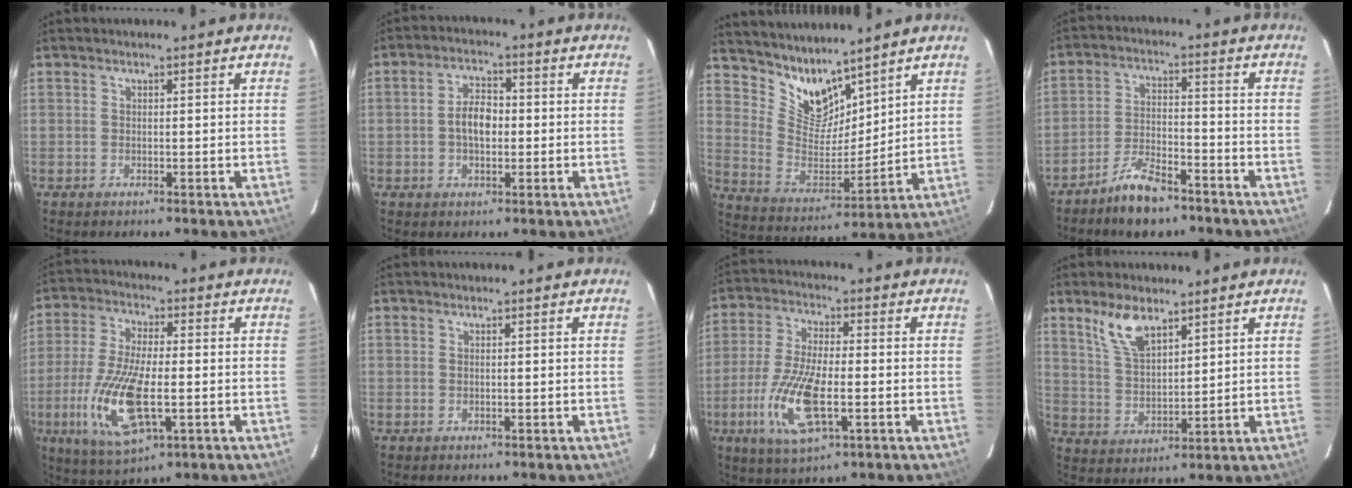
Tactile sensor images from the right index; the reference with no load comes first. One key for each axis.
{"total": 5.4, "fx": -0.5, "fy": 3.2, "fz": 4.4, "tx": -0.082, "ty": 0.013, "tz": -0.008}
{"total": 10.4, "fx": 8.9, "fy": 4.1, "fz": 3.3, "tx": -0.064, "ty": -0.011, "tz": 0.181}
{"total": 8.2, "fx": -6.5, "fy": 2.9, "fz": 4.2, "tx": -0.097, "ty": 0.003, "tz": -0.117}
{"total": 15.0, "fx": -4.0, "fy": 5.3, "fz": 13.5, "tx": -0.287, "ty": -0.017, "tz": -0.074}
{"total": 0.0}
{"total": 13.3, "fx": -4.1, "fy": 4.7, "fz": 11.7, "tx": -0.249, "ty": -0.012, "tz": -0.079}
{"total": 8.0, "fx": 5.4, "fy": 3.3, "fz": 4.9, "tx": -0.093, "ty": 0.007, "tz": 0.113}